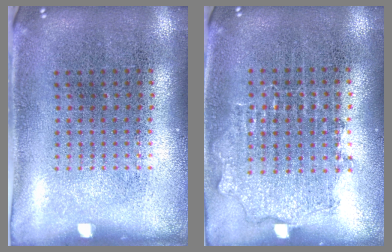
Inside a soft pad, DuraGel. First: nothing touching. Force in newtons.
{"total": 0.9, "press": 0.9, "slide": 0.2}